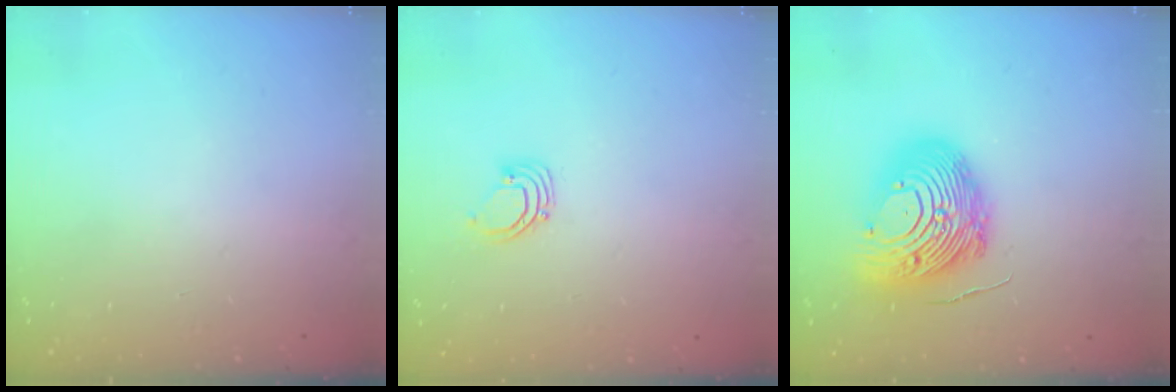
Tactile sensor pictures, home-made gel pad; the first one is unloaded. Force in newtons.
{"total": 2.7, "press": 2.7, "slide": 0.2}
{"total": 17.6, "press": 17.5, "slide": 2.2}